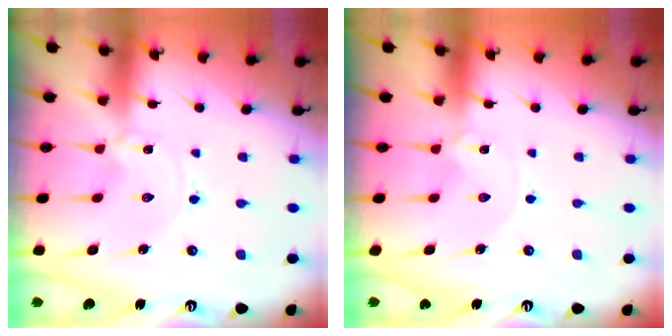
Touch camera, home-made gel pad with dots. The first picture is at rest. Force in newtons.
{"total": 0.0}